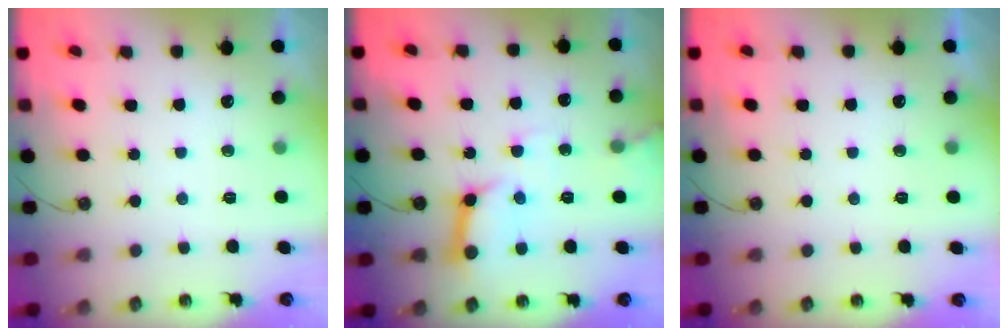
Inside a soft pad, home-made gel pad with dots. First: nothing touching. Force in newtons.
{"total": 11.8, "press": 11.7, "slide": 1.4}
{"total": 0.0}